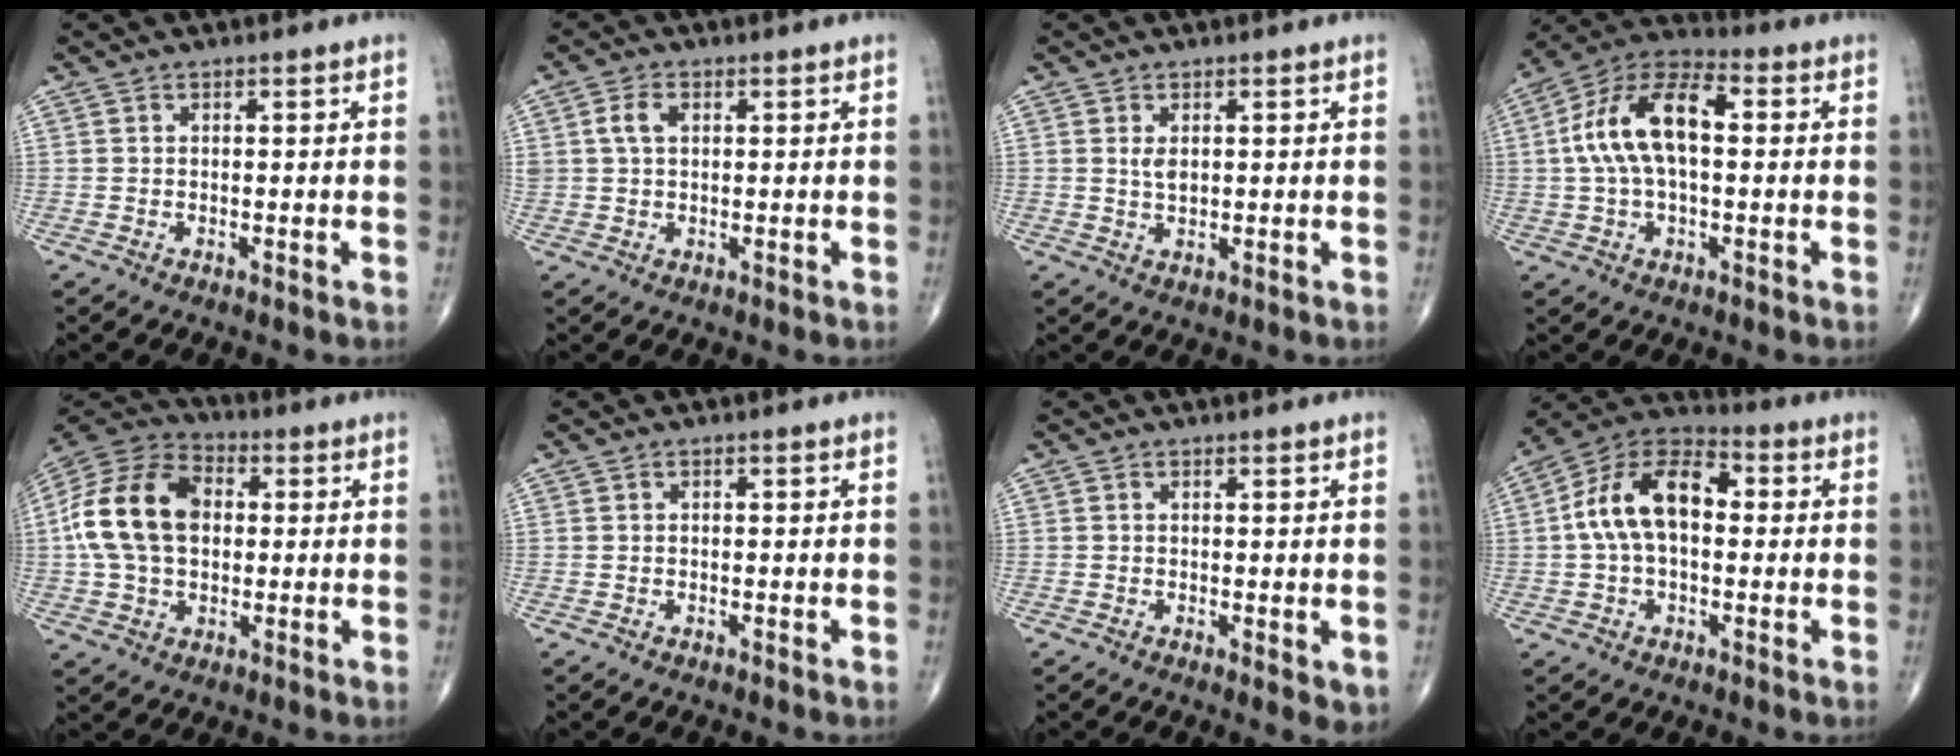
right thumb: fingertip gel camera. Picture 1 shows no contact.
{"total": 3.4, "force": [0.9, 2.2, 2.4], "torque": [-0.051, 0.005, 0.020]}
{"total": 2.3, "force": [0.6, 1.1, 1.9], "torque": [-0.033, -0.007, 0.014]}
{"total": 14.8, "force": [1.5, 7.6, 12.6], "torque": [-0.240, 0.037, 0.020]}
{"total": 17.8, "force": [1.5, 12.1, 13.0], "torque": [-0.245, 0.026, 0.023]}
{"total": 0.0}
{"total": 2.9, "force": [-0.4, 1.0, 2.7], "torque": [-0.037, -0.010, -0.006]}
{"total": 14.3, "force": [1.1, 8.5, 11.4], "torque": [-0.200, 0.040, 0.006]}